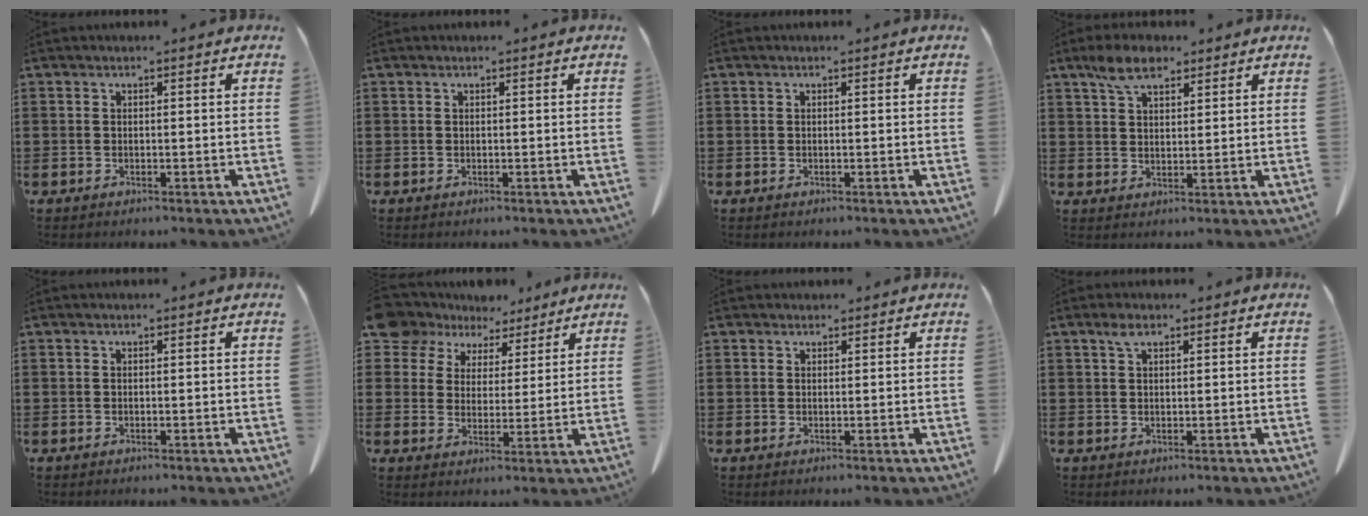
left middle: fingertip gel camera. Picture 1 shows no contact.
{"total": 0.0}
{"total": 0.0}
{"total": 5.7, "force": [4.0, 2.4, 3.4], "torque": [-0.077, 0.005, 0.074]}
{"total": 0.0}
{"total": 7.6, "force": [6.2, 4.2, 1.2], "torque": [-0.055, -0.015, 0.120]}
{"total": 1.1, "force": [1.0, 0.5, 0.1], "torque": [-0.005, 0.002, 0.020]}
{"total": 2.1, "force": [1.2, 0.8, 1.5], "torque": [-0.034, 0.002, 0.021]}